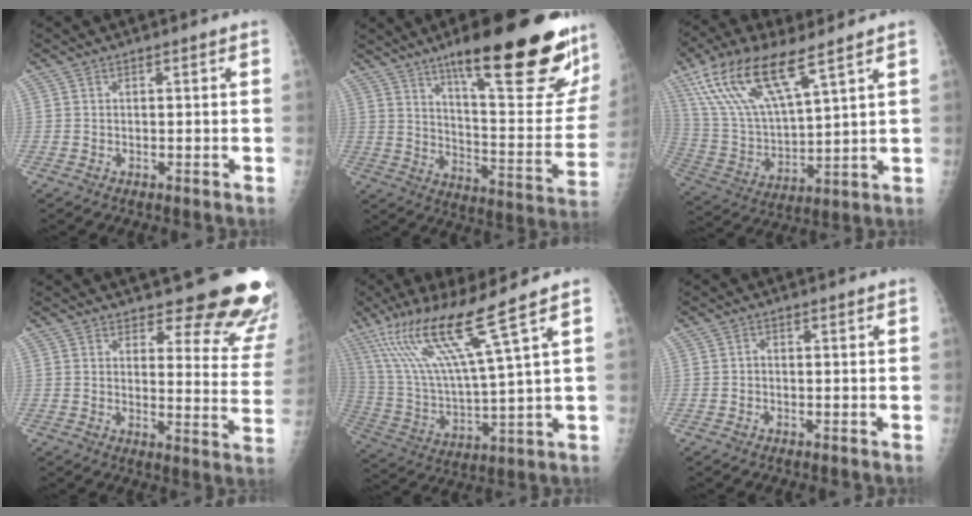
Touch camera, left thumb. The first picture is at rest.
{"total": 31.5, "force": [19.3, 6.9, 23.9], "torque": [-0.275, -0.066, 0.286]}
{"total": 17.8, "force": [10.5, 5.5, 13.3], "torque": [-0.266, -0.029, 0.212]}
{"total": 17.5, "force": [15.1, 5.1, 7.4], "torque": [-0.039, -0.123, 0.162]}
{"total": 18.1, "force": [10.3, 0.3, 14.9], "torque": [-0.293, -0.045, 0.196]}
{"total": 0.5, "force": [-0.1, 0.4, 0.3], "torque": [-0.002, 0.001, -0.006]}